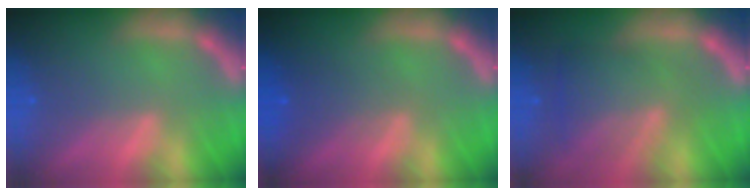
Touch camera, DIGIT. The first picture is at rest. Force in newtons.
{"total": 2.5}
{"total": 6.5}